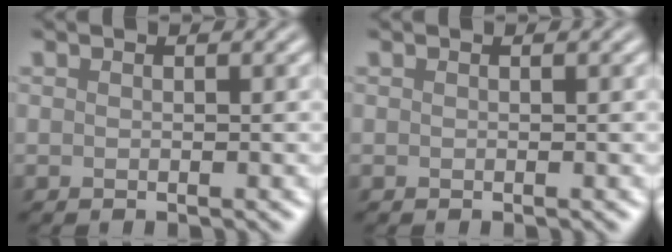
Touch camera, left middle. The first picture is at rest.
{"total": 0.0}